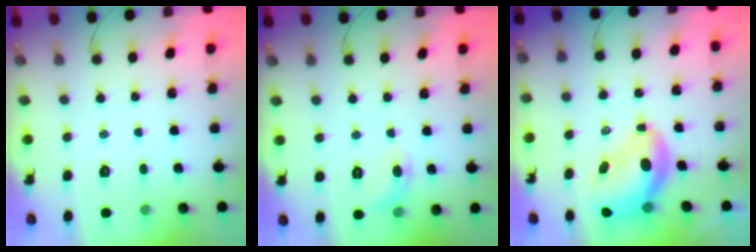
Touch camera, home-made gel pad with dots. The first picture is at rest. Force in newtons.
{"total": 6.0, "press": 5.8, "slide": 1.7}
{"total": 10.2, "press": 9.9, "slide": 2.5}